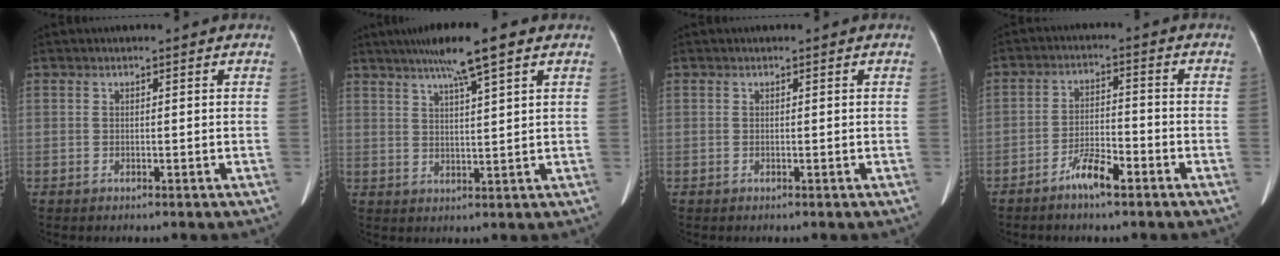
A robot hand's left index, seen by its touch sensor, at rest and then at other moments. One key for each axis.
{"total": 8.6, "fx": 5.6, "fy": 0.1, "fz": 6.5, "tx": -0.106, "ty": 0.020, "tz": 0.089}
{"total": 0.0}
{"total": 5.1, "fx": -3.6, "fy": 1.0, "fz": 3.4, "tx": -0.068, "ty": 0.003, "tz": -0.067}